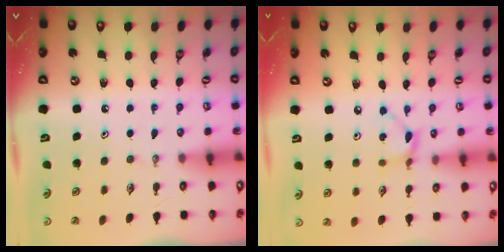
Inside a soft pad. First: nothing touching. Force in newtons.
{"total": 4.4, "press": 4.4, "slide": 0.1}